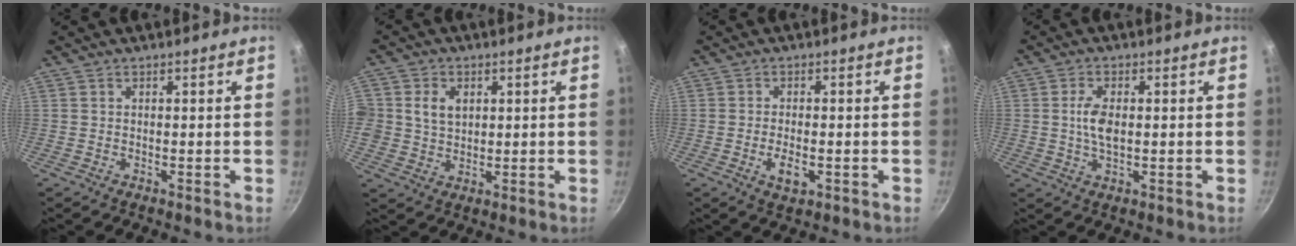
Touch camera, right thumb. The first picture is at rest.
{"total": 6.1, "force": [1.4, 5.0, 3.3], "torque": [-0.041, -0.002, 0.024]}
{"total": 4.2, "force": [-1.2, 2.0, 3.4], "torque": [-0.063, 0.001, -0.020]}
{"total": 5.1, "force": [0.4, 2.6, 4.3], "torque": [-0.082, 0.002, 0.005]}